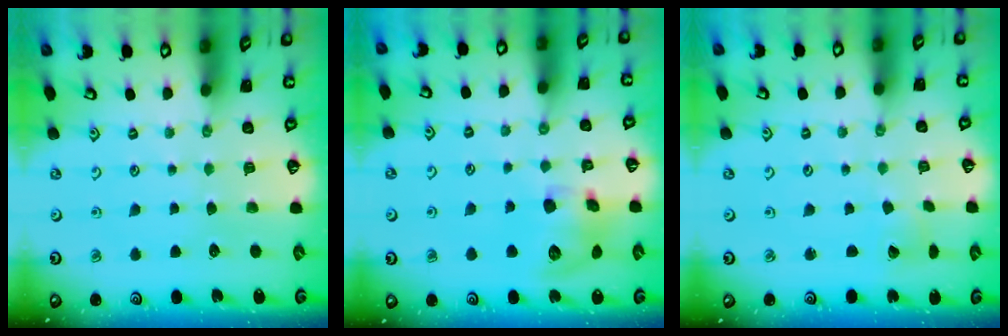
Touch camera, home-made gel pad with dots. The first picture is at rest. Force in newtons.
{"total": 11.6, "press": 11.5, "slide": 1.8}
{"total": 2.3, "press": 2.3, "slide": 0.2}